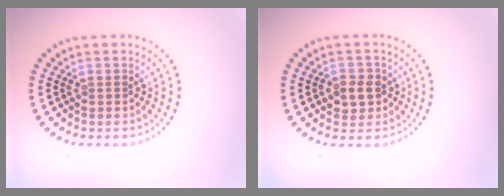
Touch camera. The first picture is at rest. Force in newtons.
{"total": 2.5, "press": 2.4, "slide": 0.6}